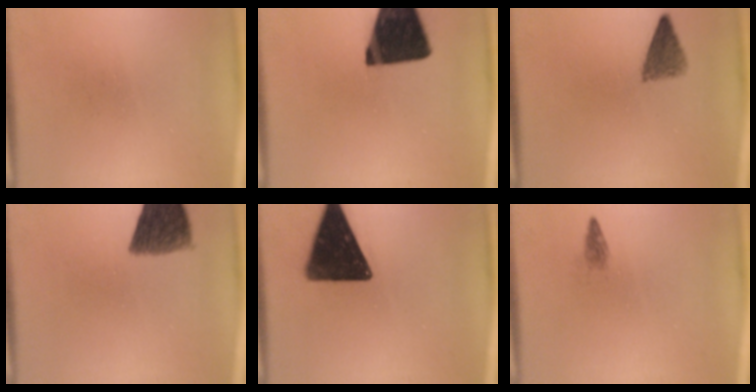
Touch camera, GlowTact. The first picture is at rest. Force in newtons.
{"total": 18.3}
{"total": 3.3}
{"total": 9.1}
{"total": 17.1}
{"total": 1.0}